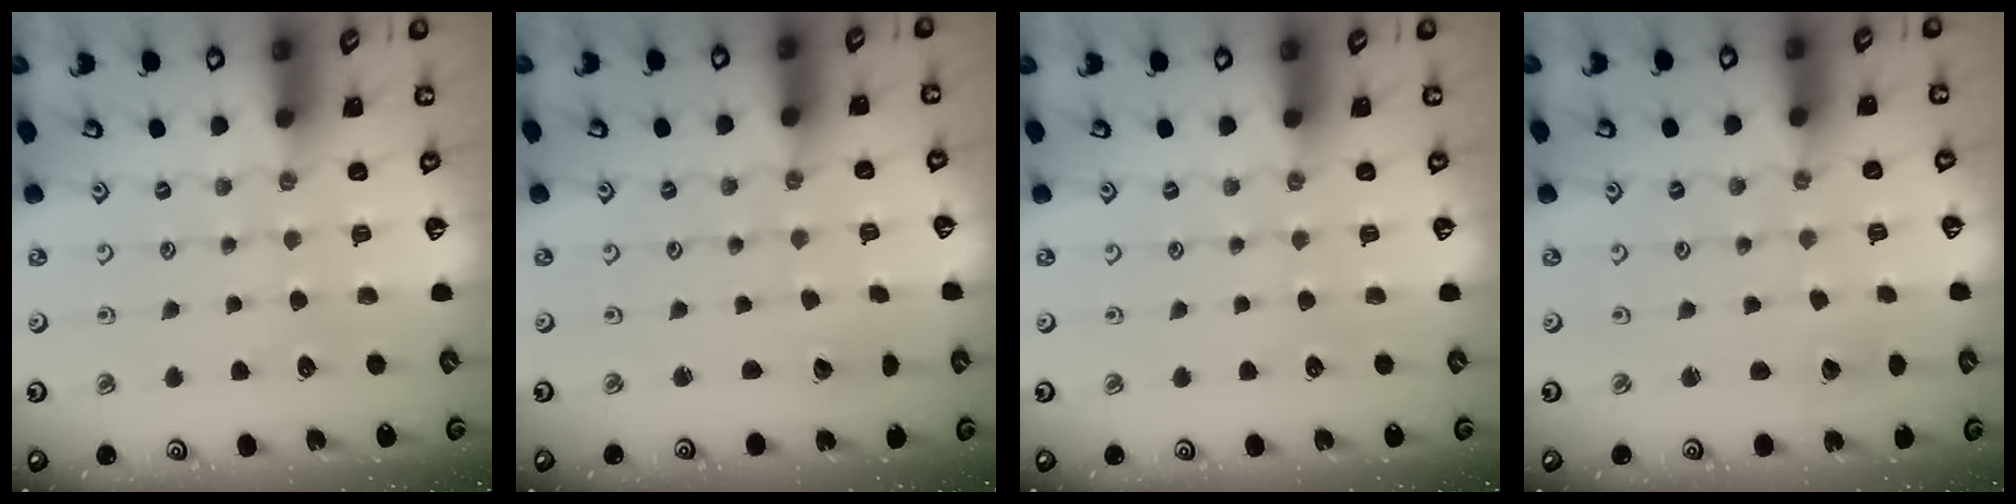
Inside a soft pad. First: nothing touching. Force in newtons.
{"total": 1.5, "press": 1.5, "slide": 0.0}
{"total": 0.0}
{"total": 1.6, "press": 1.6, "slide": 0.1}